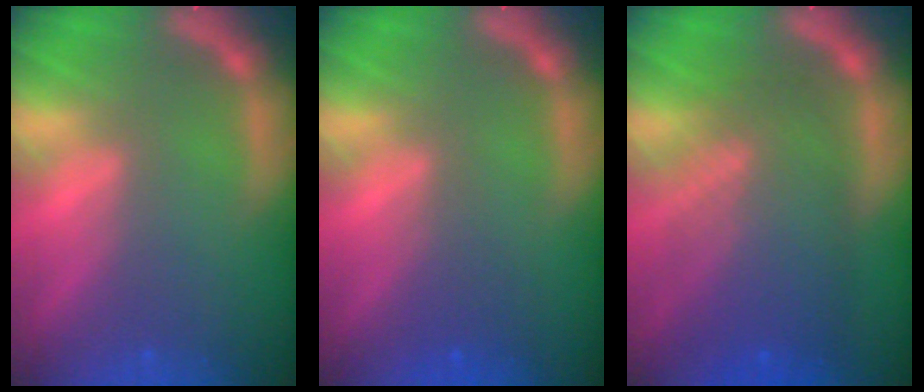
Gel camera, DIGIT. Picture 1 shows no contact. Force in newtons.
{"total": 1.5}
{"total": 8.5}